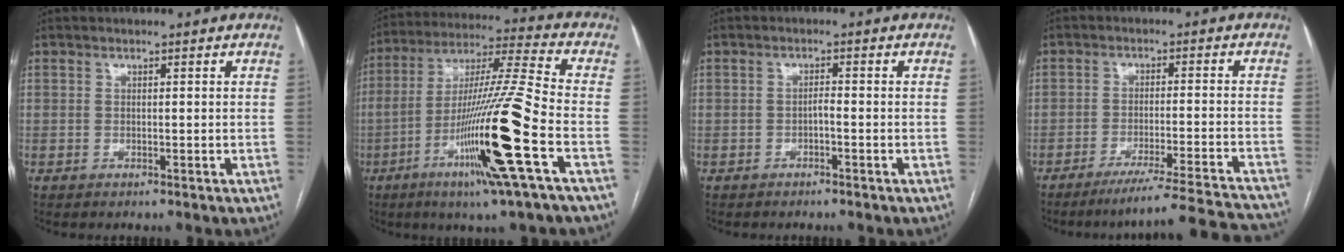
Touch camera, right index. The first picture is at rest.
{"total": 19.6, "force": [-7.1, -1.0, 18.3], "torque": [-0.356, -0.023, -0.136]}
{"total": 1.0, "force": [-0.6, 0.3, 0.8], "torque": [-0.013, 0.004, -0.010]}
{"total": 20.2, "force": [-19.1, -0.4, 6.7], "torque": [-0.046, -0.014, -0.250]}